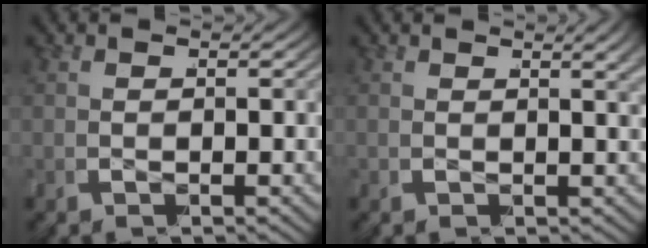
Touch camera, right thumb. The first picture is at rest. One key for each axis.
{"total": 1.1, "fx": 0.4, "fy": -1.0, "fz": -0.2, "tx": 0.004, "ty": 0.005, "tz": 0.006}